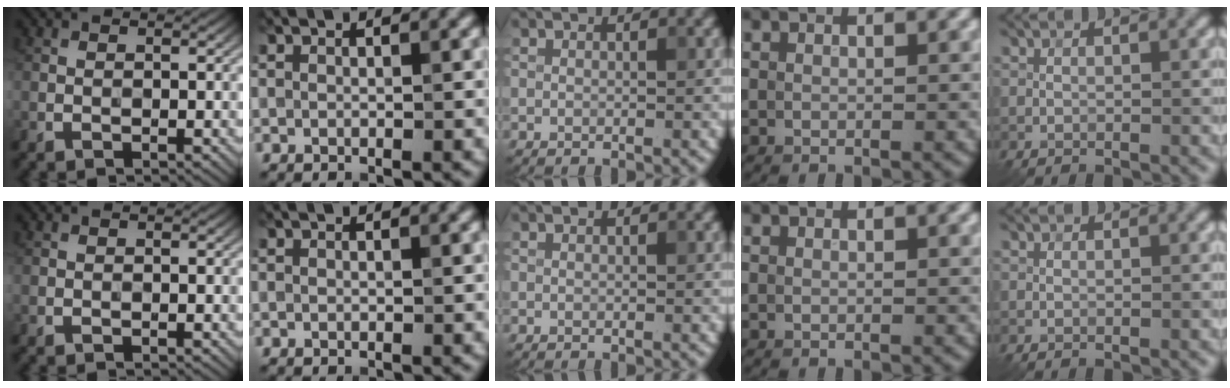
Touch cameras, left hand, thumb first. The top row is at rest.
{}